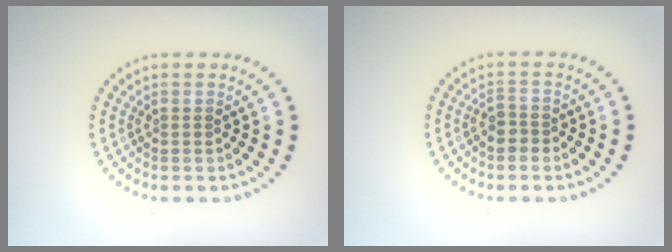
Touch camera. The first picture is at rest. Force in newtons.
{"total": 1.3, "press": 1.2, "slide": 0.7}